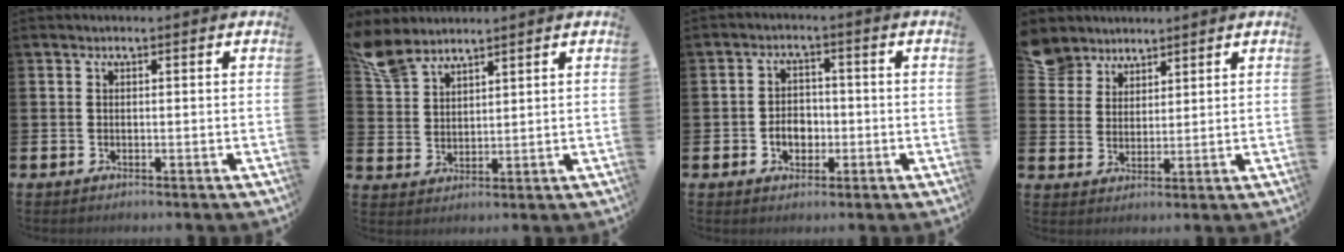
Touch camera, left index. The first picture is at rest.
{"total": 5.8, "force": [5.3, 2.0, 1.4], "torque": [-0.036, -0.021, 0.099]}
{"total": 3.6, "force": [-0.9, 2.7, 2.2], "torque": [-0.028, -0.001, -0.024]}
{"total": 5.4, "force": [4.9, 2.1, -0.5], "torque": [-0.006, -0.028, 0.092]}